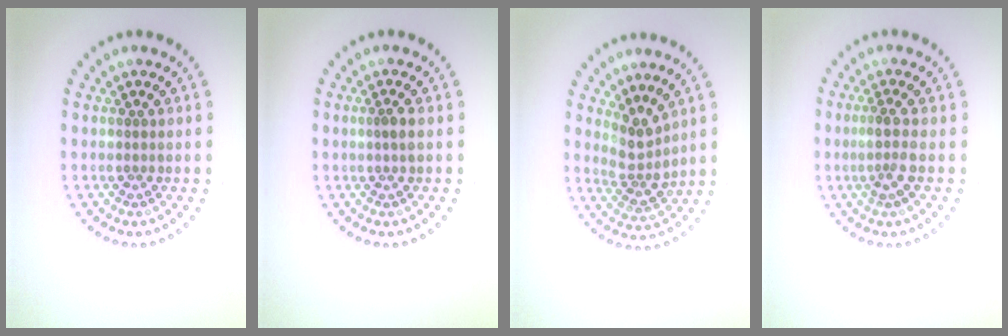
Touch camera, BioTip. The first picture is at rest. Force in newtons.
{"total": 1.4, "press": 1.1, "slide": 0.8}
{"total": 2.7, "press": 2.0, "slide": 1.8}
{"total": 2.2, "press": 1.6, "slide": 1.5}